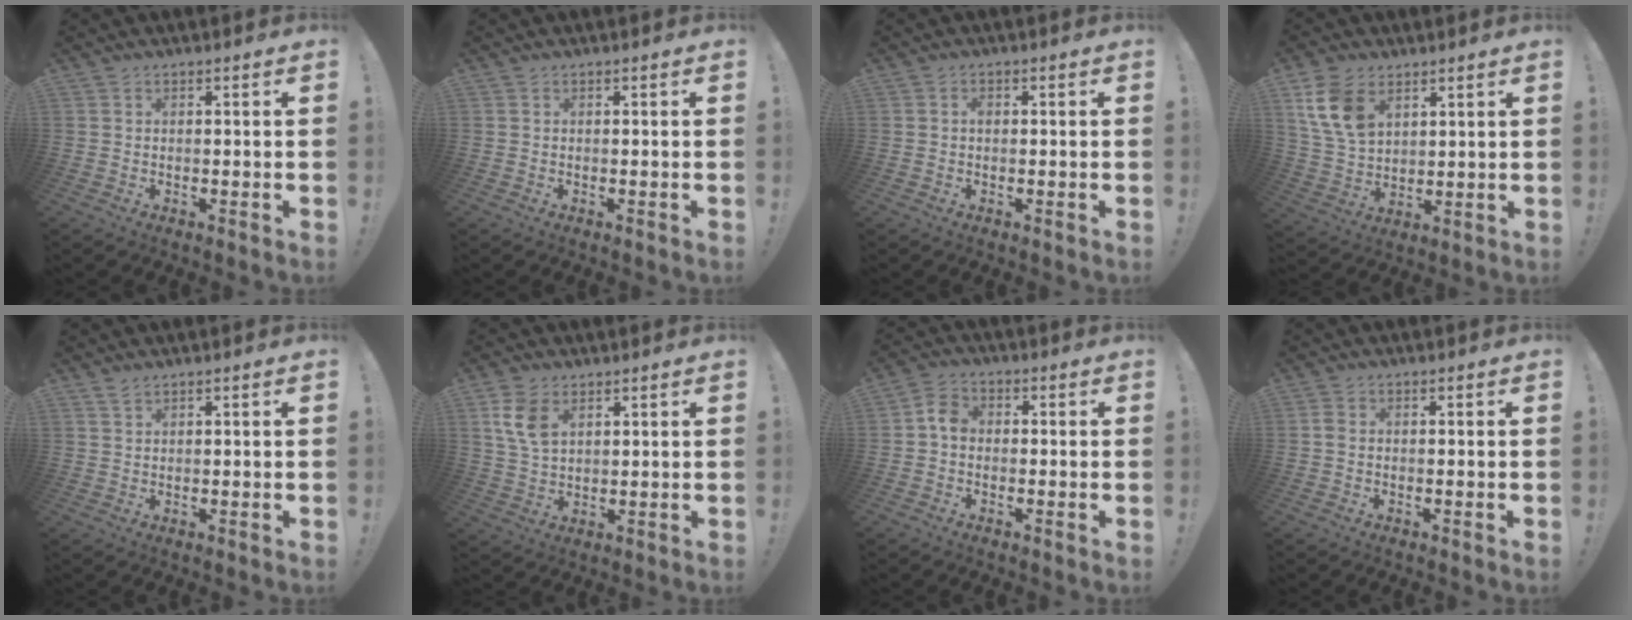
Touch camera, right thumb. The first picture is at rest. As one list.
[{"total": 0.0}, {"total": 0.9, "force": [-0.2, 0.7, 0.6], "torque": [-0.013, 0.005, -0.005]}, {"total": 12.5, "force": [6.2, 8.3, 7.1], "torque": [-0.140, -0.014, 0.126]}, {"total": 1.7, "force": [1.4, 0.5, 0.9], "torque": [-0.018, -0.003, 0.025]}, {"total": 8.3, "force": [3.8, 5.0, 5.4], "torque": [-0.108, -0.003, 0.076]}, {"total": 5.1, "force": [-0.8, 3.7, 3.3], "torque": [-0.073, 0.022, -0.011]}, {"total": 1.9, "force": [0.0, 1.3, 1.4], "torque": [-0.027, 0.006, 0.001]}]